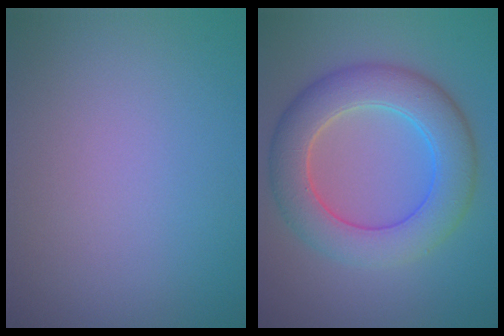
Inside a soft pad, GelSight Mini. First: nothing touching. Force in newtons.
{"total": 7.3, "press": 7.3, "slide": 0.1}